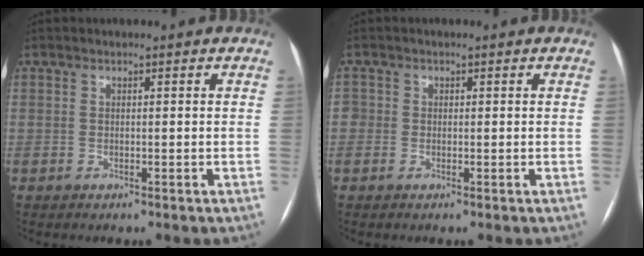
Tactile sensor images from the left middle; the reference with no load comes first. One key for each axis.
{"total": 1.5, "fx": -0.1, "fy": 1.5, "fz": 0.3, "tx": 0.006, "ty": 0.006, "tz": -0.003}